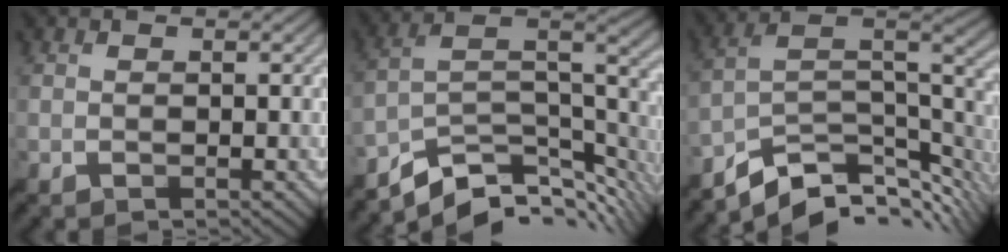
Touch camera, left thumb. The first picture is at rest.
{"total": 10.3, "force": [-6.7, 4.2, 6.6], "torque": [-0.123, 0.000, -0.116]}
{"total": 10.4, "force": [-6.6, 4.4, 6.8], "torque": [-0.130, 0.001, -0.111]}